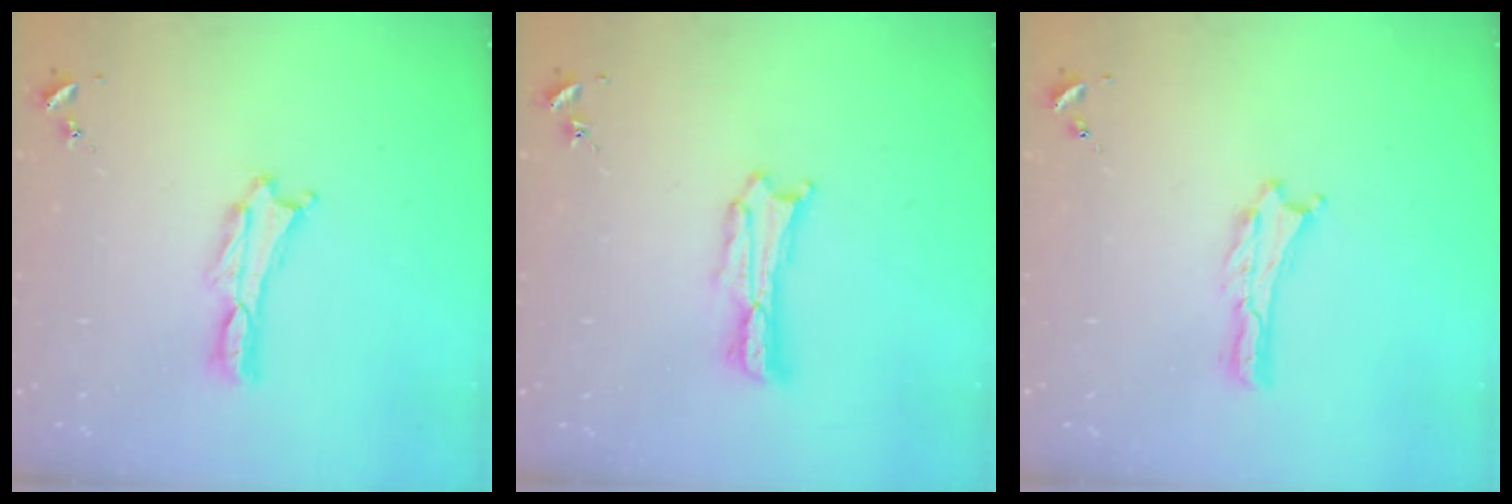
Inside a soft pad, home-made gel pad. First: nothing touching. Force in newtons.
{"total": 1.8, "press": 1.8, "slide": 0.3}
{"total": 0.0}